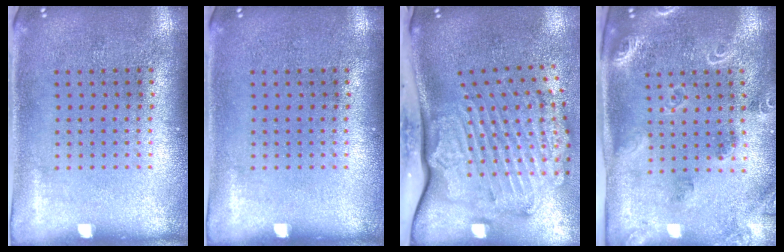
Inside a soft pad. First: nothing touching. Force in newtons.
{"total": 0.0}
{"total": 3.1, "press": 2.4, "slide": 2.0}
{"total": 1.9, "press": 1.8, "slide": 0.3}